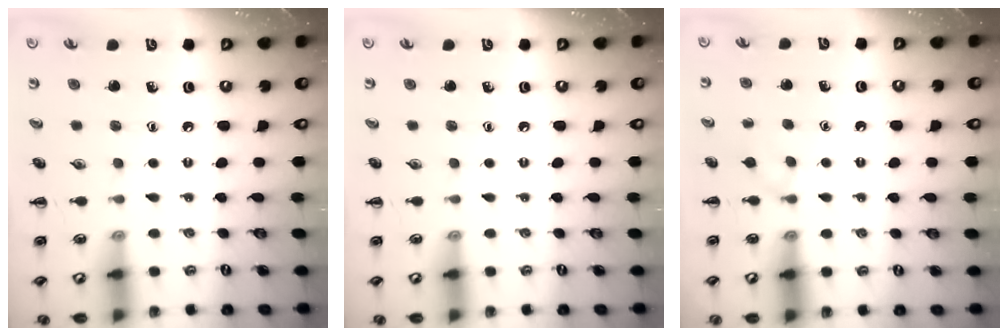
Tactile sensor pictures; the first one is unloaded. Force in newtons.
{"total": 0.0}
{"total": 1.9, "press": 1.7, "slide": 0.9}